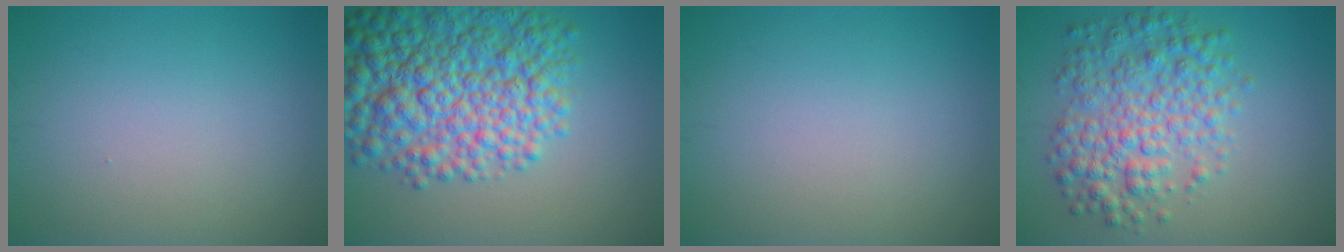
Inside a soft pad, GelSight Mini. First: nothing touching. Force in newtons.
{"total": 10.5, "press": 10.5, "slide": 0.3}
{"total": 0.0}
{"total": 6.3, "press": 6.3, "slide": 0.1}